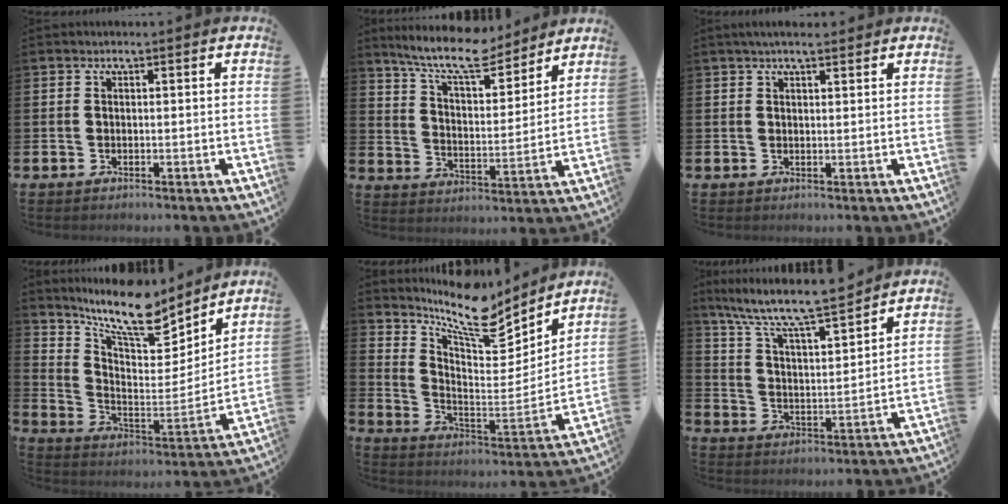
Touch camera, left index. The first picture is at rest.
{"total": 10.3, "force": [9.1, 2.0, 4.4], "torque": [-0.108, -0.053, 0.158]}
{"total": 2.6, "force": [2.2, 0.6, 1.3], "torque": [-0.021, -0.002, 0.037]}
{"total": 11.4, "force": [10.0, 2.9, 4.7], "torque": [-0.116, -0.074, 0.170]}
{"total": 10.7, "force": [9.3, 3.1, 4.3], "torque": [-0.100, -0.074, 0.156]}
{"total": 9.2, "force": [8.4, 1.1, 3.6], "torque": [-0.102, -0.061, 0.143]}